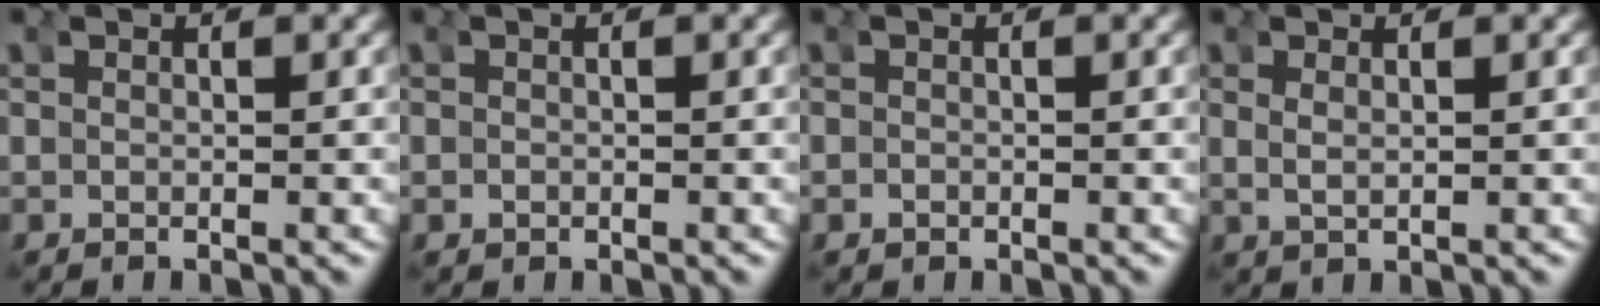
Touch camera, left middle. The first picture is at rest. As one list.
[{"total": 0.8, "force": [0.6, 0.6, 0.1], "torque": [-0.002, 0.000, 0.011]}, {"total": 1.1, "force": [0.6, 0.9, 0.1], "torque": [-0.008, -0.003, 0.012]}, {"total": 2.1, "force": [1.1, -1.7, 0.0], "torque": [-0.001, 0.006, 0.023]}]